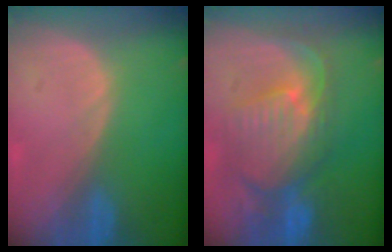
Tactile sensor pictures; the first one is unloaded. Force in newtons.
{"total": 10.9, "press": 9.6, "slide": 5.3}